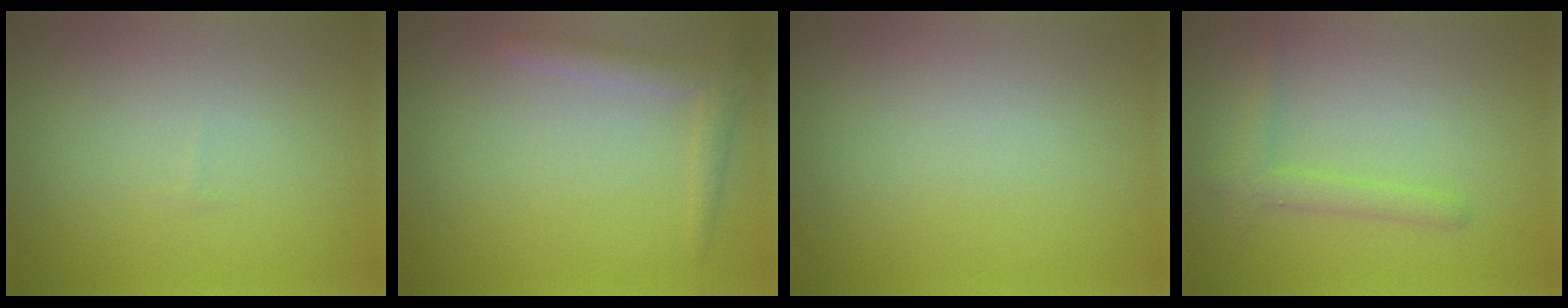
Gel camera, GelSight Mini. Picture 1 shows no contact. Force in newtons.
{"total": 2.0, "press": 2.0, "slide": 0.3}
{"total": 0.0}
{"total": 1.9, "press": 1.9, "slide": 0.1}